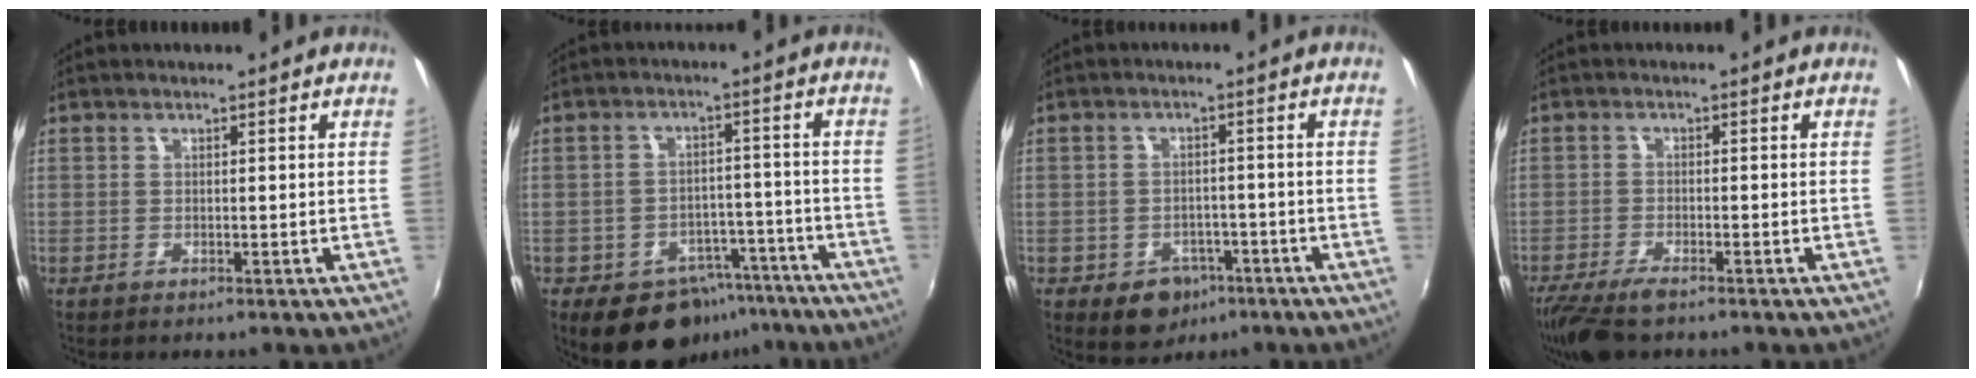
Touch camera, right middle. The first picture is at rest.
{"total": 11.8, "force": [-7.7, 7.8, 4.5], "torque": [-0.082, 0.026, -0.083]}
{"total": 6.6, "force": [-3.6, 5.0, 2.3], "torque": [-0.050, 0.008, -0.034]}
{"total": 8.1, "force": [-6.3, 1.9, 4.7], "torque": [-0.115, -0.031, -0.117]}